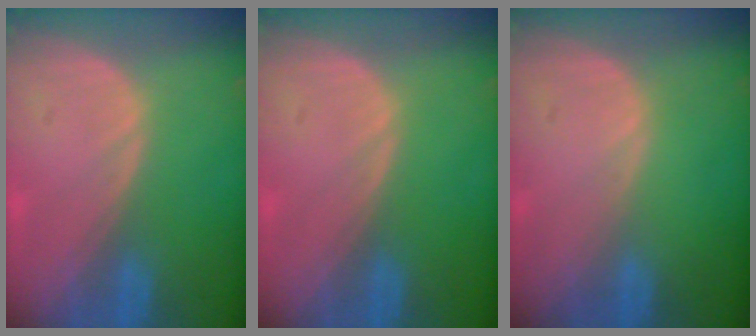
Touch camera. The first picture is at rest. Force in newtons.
{"total": 0.0}
{"total": 0.0}